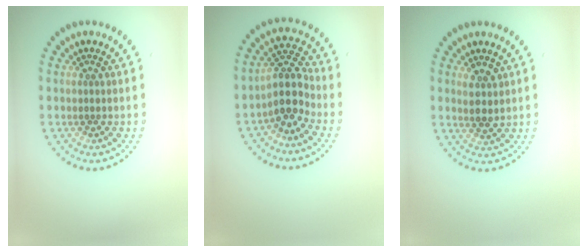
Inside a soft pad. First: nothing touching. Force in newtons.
{"total": 3.7, "press": 3.0, "slide": 2.3}
{"total": 1.8, "press": 1.7, "slide": 0.8}